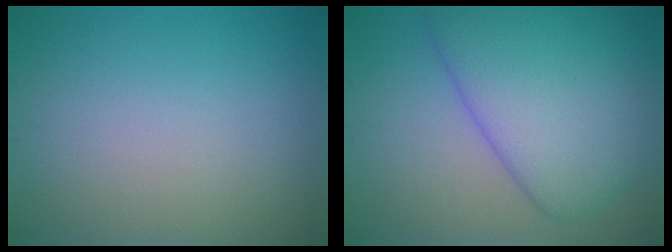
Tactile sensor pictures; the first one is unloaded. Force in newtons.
{"total": 8.6, "press": 8.6, "slide": 0.4}